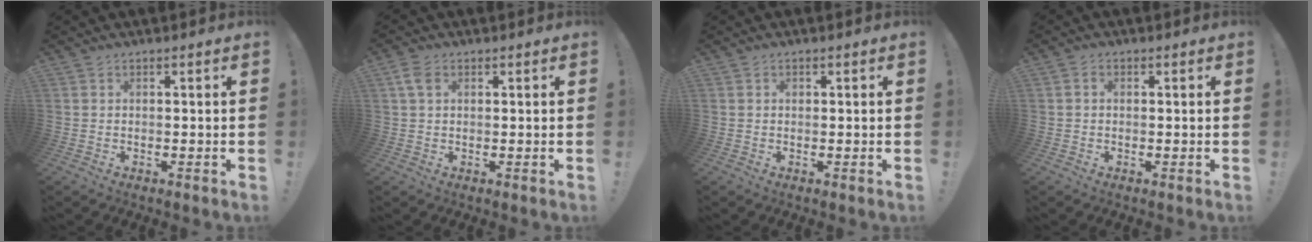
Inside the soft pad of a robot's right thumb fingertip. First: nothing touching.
{"total": 4.0, "force": [1.5, 2.6, 2.7], "torque": [-0.046, 0.003, 0.029]}
{"total": 0.6, "force": [0.2, 0.5, 0.1], "torque": [0.002, 0.000, 0.003]}
{"total": 0.9, "force": [-0.2, 0.7, 0.4], "torque": [-0.010, 0.005, -0.003]}